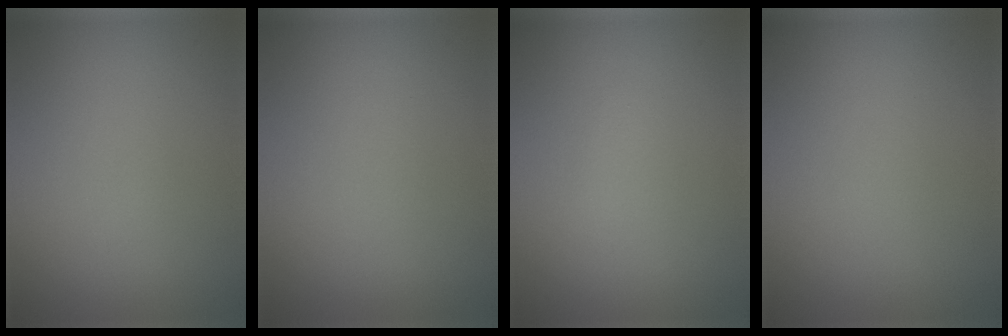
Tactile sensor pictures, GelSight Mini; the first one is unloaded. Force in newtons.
{"total": 0.0}
{"total": 0.5, "press": 0.5, "slide": 0.0}
{"total": 0.0}